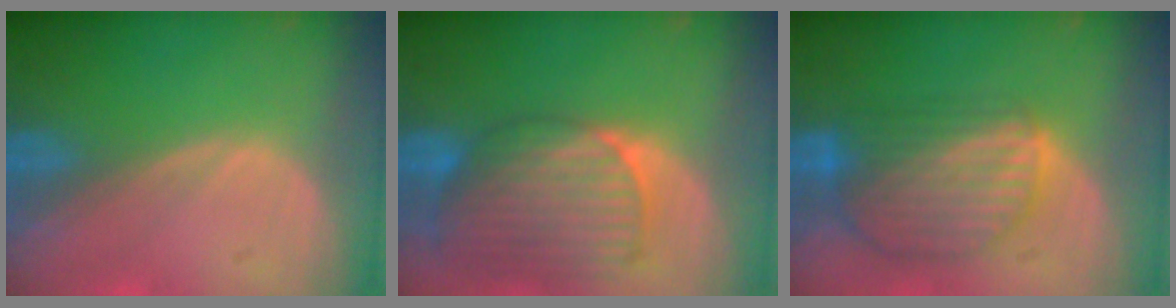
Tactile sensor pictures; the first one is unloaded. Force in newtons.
{"total": 10.1, "press": 8.7, "slide": 5.2}
{"total": 9.0, "press": 7.8, "slide": 4.5}